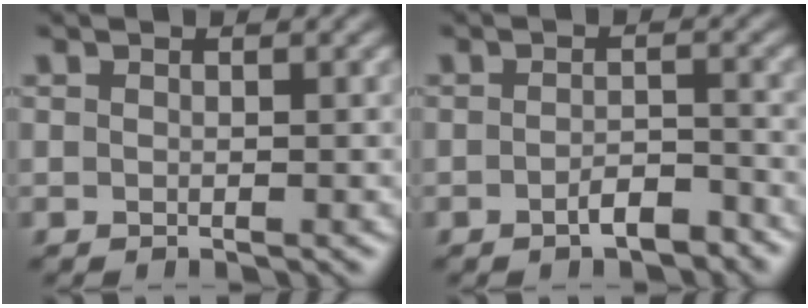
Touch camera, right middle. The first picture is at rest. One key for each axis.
{"total": 2.3, "fx": -1.3, "fy": 0.9, "fz": 1.7, "tx": -0.031, "ty": 0.008, "tz": -0.023}